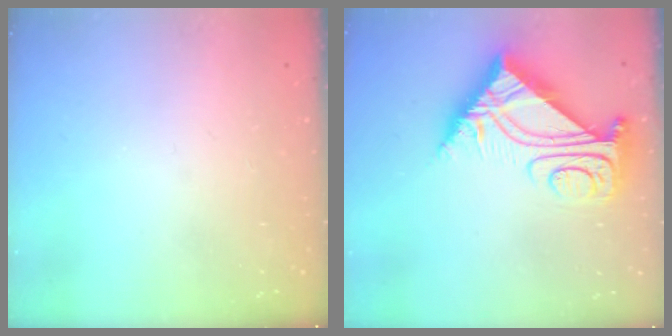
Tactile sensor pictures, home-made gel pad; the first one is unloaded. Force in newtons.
{"total": 10.3, "press": 10.2, "slide": 1.2}